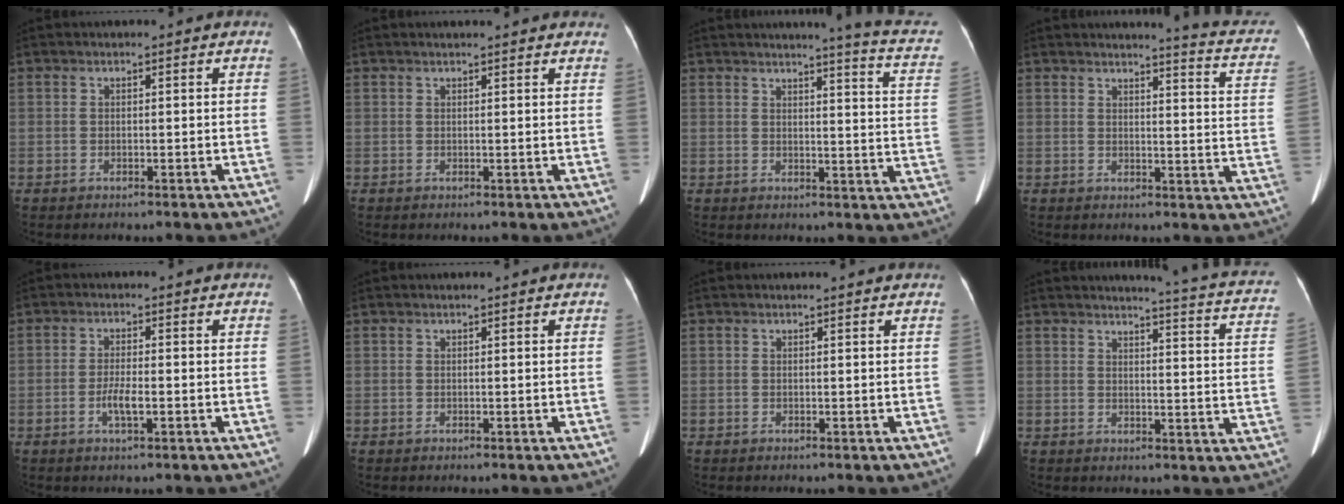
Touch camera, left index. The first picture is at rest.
{"total": 6.3, "force": [5.7, 0.8, 2.5], "torque": [-0.032, 0.022, 0.059]}
{"total": 10.9, "force": [9.0, -0.5, 6.2], "torque": [-0.078, -0.046, 0.075]}
{"total": 10.1, "force": [9.1, 0.4, 4.3], "torque": [-0.044, -0.048, 0.074]}
{"total": 3.0, "force": [-1.0, 0.5, 2.8], "torque": [-0.057, -0.001, -0.017]}
{"total": 0.0}
{"total": 1.3, "force": [1.2, -0.1, 0.4], "torque": [-0.014, 0.006, 0.014]}
{"total": 14.1, "force": [12.8, 0.1, 5.9], "torque": [-0.065, -0.071, 0.116]}